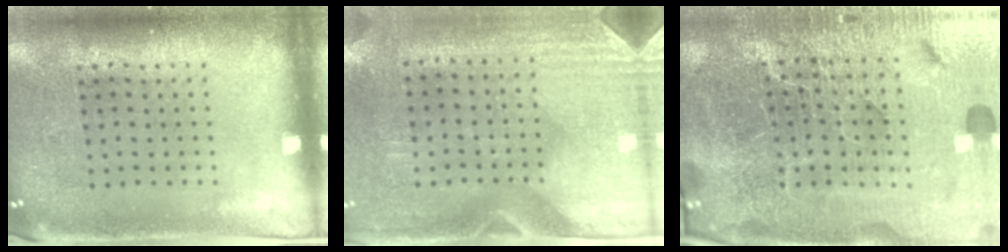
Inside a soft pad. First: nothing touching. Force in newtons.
{"total": 2.9, "press": 2.5, "slide": 1.5}
{"total": 7.1, "press": 6.2, "slide": 3.5}